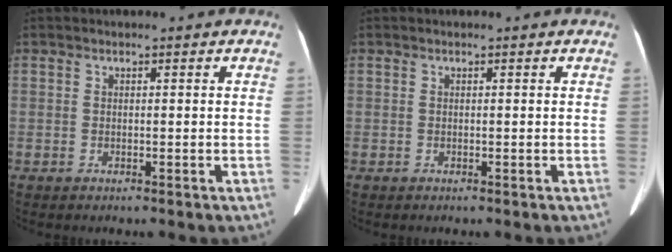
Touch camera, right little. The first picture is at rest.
{"total": 0.0}